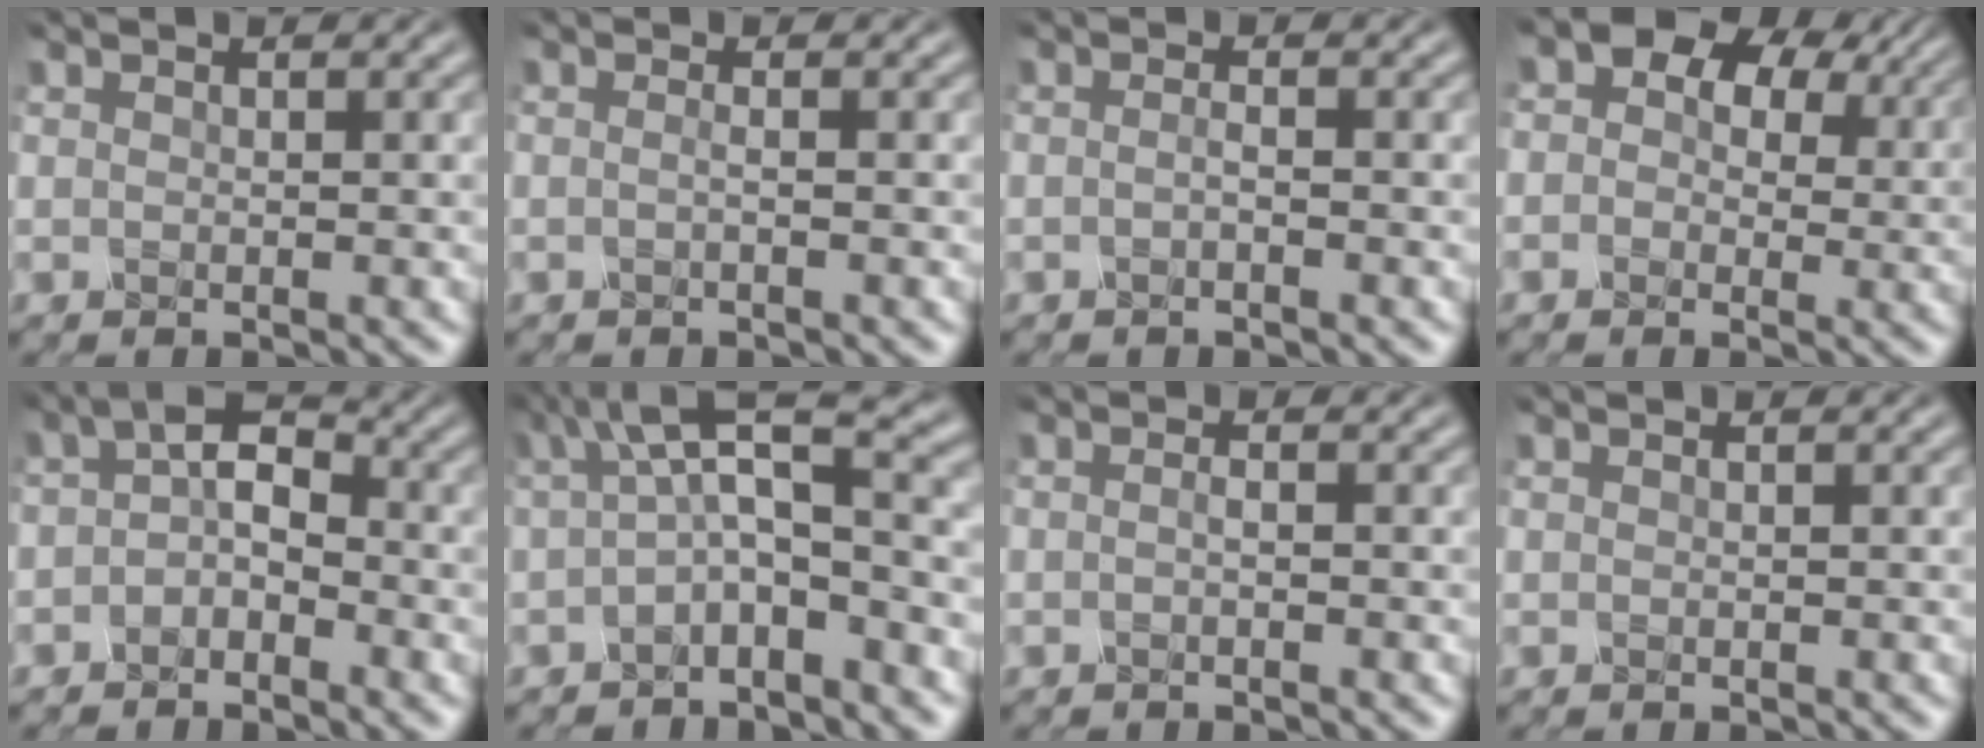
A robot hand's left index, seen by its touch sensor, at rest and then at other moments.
{"total": 0.8, "force": [-0.6, 0.0, 0.6], "torque": [-0.011, 0.002, -0.017]}
{"total": 0.9, "force": [-0.7, 0.0, 0.5], "torque": [-0.012, 0.002, -0.016]}
{"total": 9.9, "force": [4.6, 6.9, 5.4], "torque": [-0.083, 0.031, 0.036]}
{"total": 3.3, "force": [-1.1, 2.1, 2.3], "torque": [-0.036, 0.012, -0.034]}
{"total": 5.5, "force": [0.0, 1.7, 5.2], "torque": [-0.085, 0.014, -0.011]}
{"total": 0.7, "force": [-0.6, 0.0, 0.4], "torque": [-0.011, 0.004, -0.013]}
{"total": 0.0}